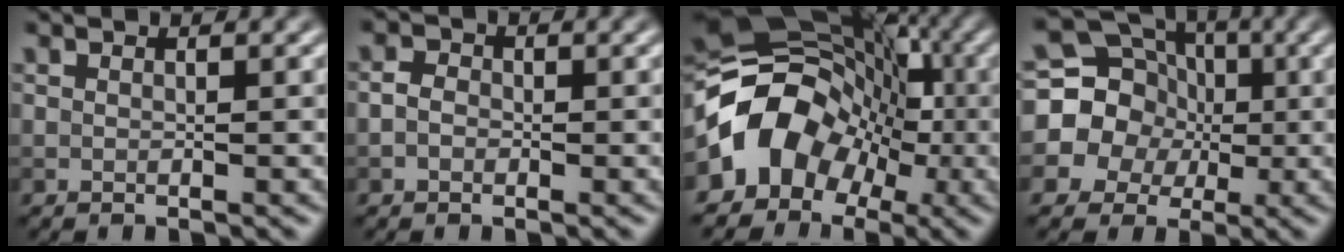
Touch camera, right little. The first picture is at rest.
{"total": 1.3, "force": [-0.3, 1.1, 0.6], "torque": [-0.011, 0.003, -0.014]}
{"total": 10.0, "force": [-2.8, 7.8, 5.5], "torque": [-0.076, 0.019, -0.068]}
{"total": 10.2, "force": [0.3, 9.7, 3.4], "torque": [-0.077, 0.042, -0.020]}